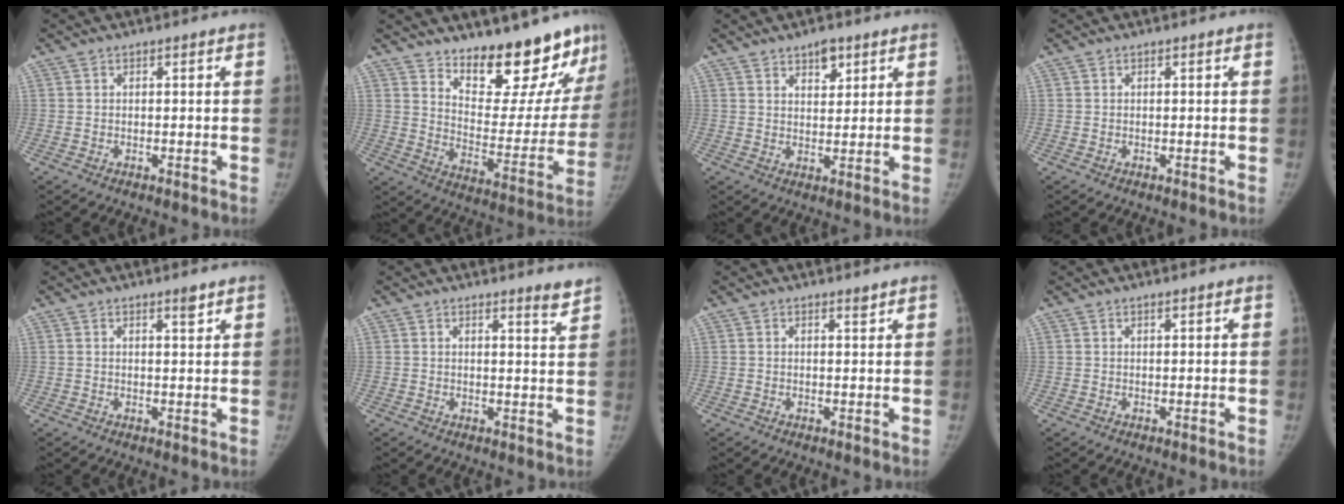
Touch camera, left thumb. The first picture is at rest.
{"total": 19.9, "force": [15.9, 6.7, 10.0], "torque": [-0.089, -0.124, 0.232]}
{"total": 4.5, "force": [3.0, 2.2, 2.5], "torque": [-0.020, -0.019, 0.047]}
{"total": 0.0}
{"total": 1.8, "force": [1.4, 0.3, 1.2], "torque": [-0.016, -0.010, 0.022]}
{"total": 2.8, "force": [2.5, 0.1, 1.4], "torque": [-0.015, -0.025, 0.030]}
{"total": 0.9, "force": [0.8, 0.1, 0.5], "torque": [-0.006, -0.007, 0.014]}
{"total": 0.6, "force": [0.5, 0.0, 0.3], "torque": [-0.007, -0.002, 0.009]}